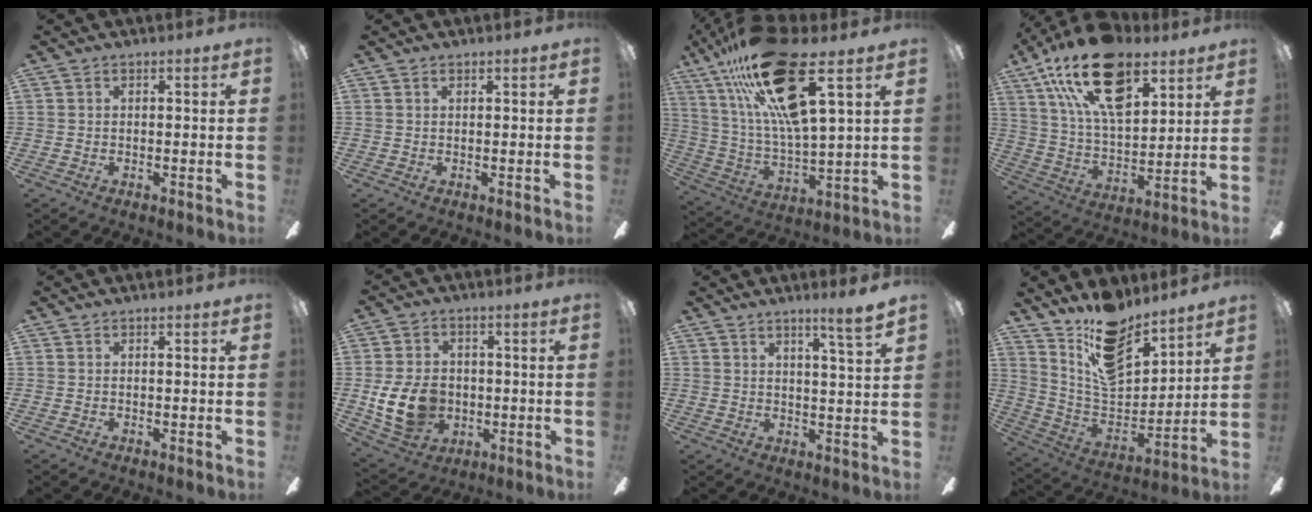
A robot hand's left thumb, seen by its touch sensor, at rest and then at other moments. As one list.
[{"total": 0.6, "force": [0.4, 0.3, 0.4], "torque": [-0.008, 0.002, 0.007]}, {"total": 26.5, "force": [15.0, 7.7, 20.5], "torque": [-0.384, -0.065, 0.248]}, {"total": 23.7, "force": [13.4, 12.1, 15.5], "torque": [-0.280, -0.056, 0.234]}, {"total": 0.0}, {"total": 13.4, "force": [-1.9, 10.3, 8.4], "torque": [-0.189, 0.008, -0.033]}, {"total": 5.1, "force": [4.0, -0.4, 3.1], "torque": [-0.045, -0.028, 0.061]}, {"total": 16.7, "force": [13.1, 7.1, 7.5], "torque": [-0.137, -0.089, 0.238]}]